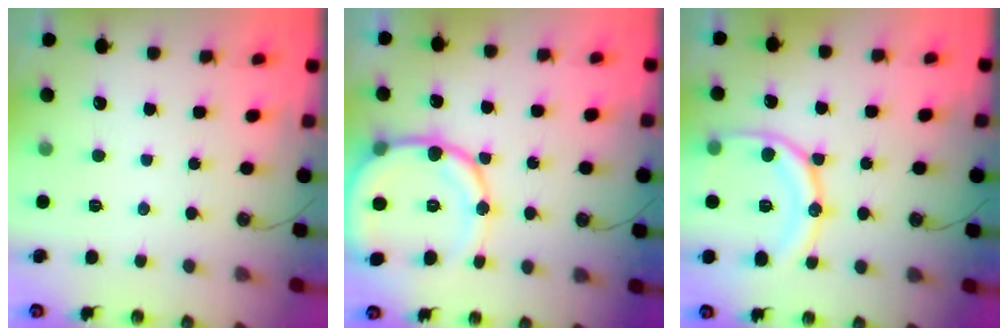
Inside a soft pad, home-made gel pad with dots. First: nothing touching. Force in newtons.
{"total": 15.5, "press": 15.3, "slide": 2.9}
{"total": 14.9, "press": 14.8, "slide": 1.7}